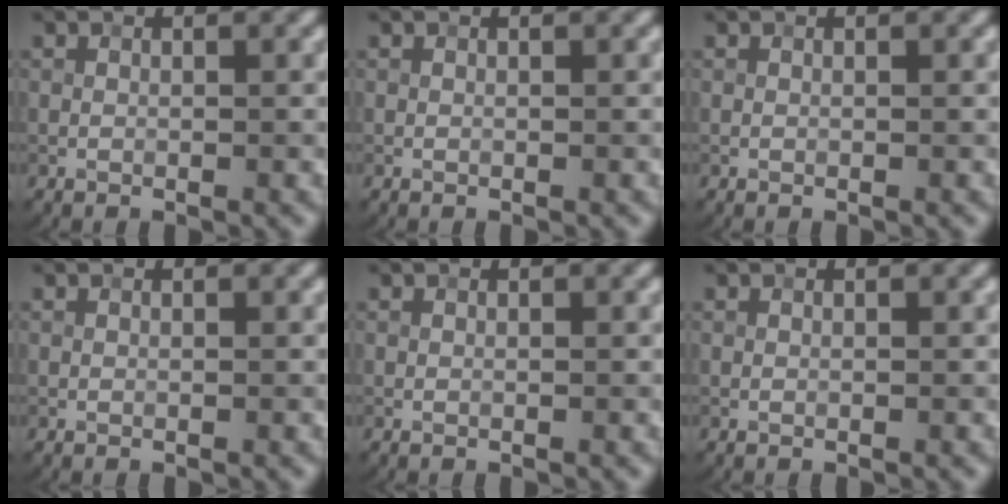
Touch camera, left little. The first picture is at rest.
{"total": 0.0}
{"total": 0.0}
{"total": 0.0}
{"total": 0.0}
{"total": 0.0}